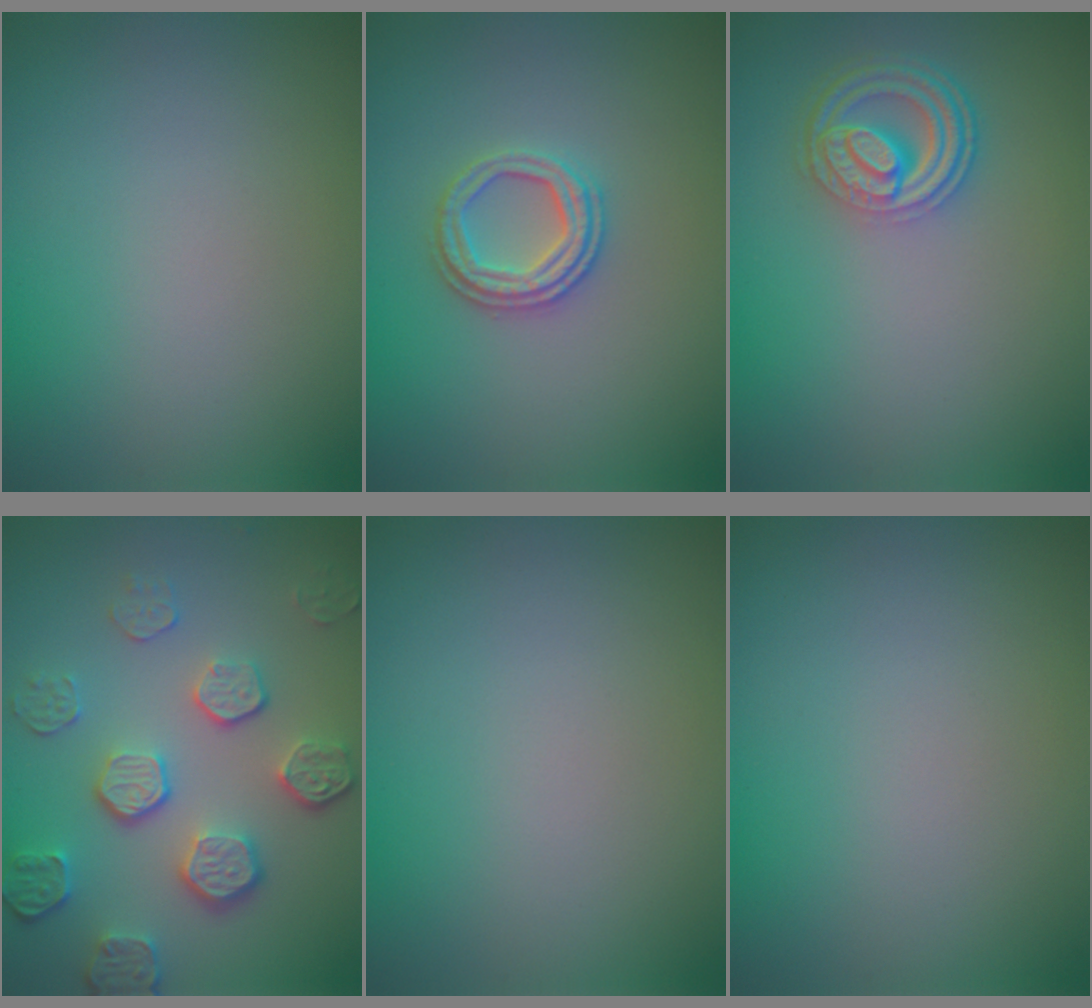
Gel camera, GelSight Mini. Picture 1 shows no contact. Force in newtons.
{"total": 2.9, "press": 2.7, "slide": 1.0}
{"total": 4.6, "press": 3.6, "slide": 2.9}
{"total": 5.3, "press": 3.9, "slide": 3.6}
{"total": 0.0}
{"total": 0.0}